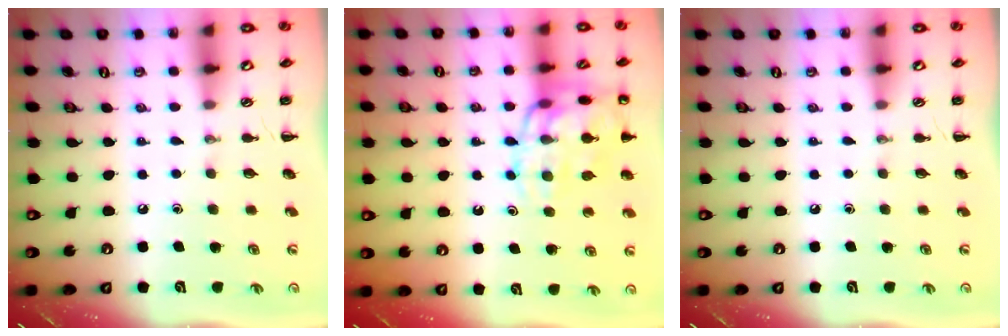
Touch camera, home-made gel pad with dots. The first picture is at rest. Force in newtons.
{"total": 17.0, "press": 16.9, "slide": 1.9}
{"total": 0.0}